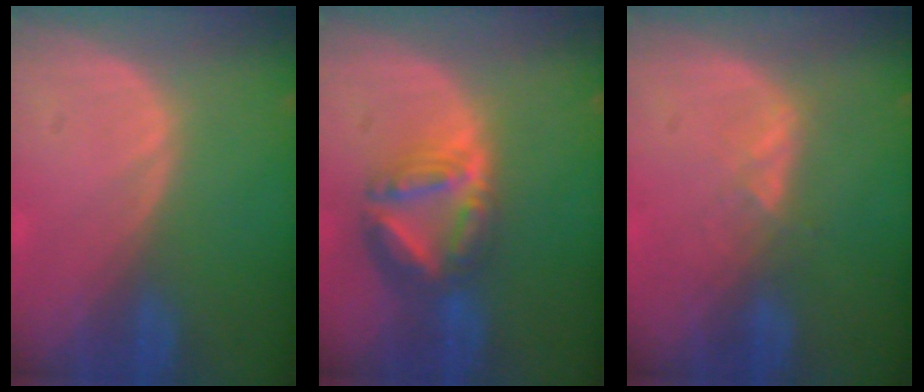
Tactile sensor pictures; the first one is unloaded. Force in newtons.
{"total": 8.2, "press": 7.0, "slide": 4.2}
{"total": 2.0, "press": 2.0, "slide": 0.3}